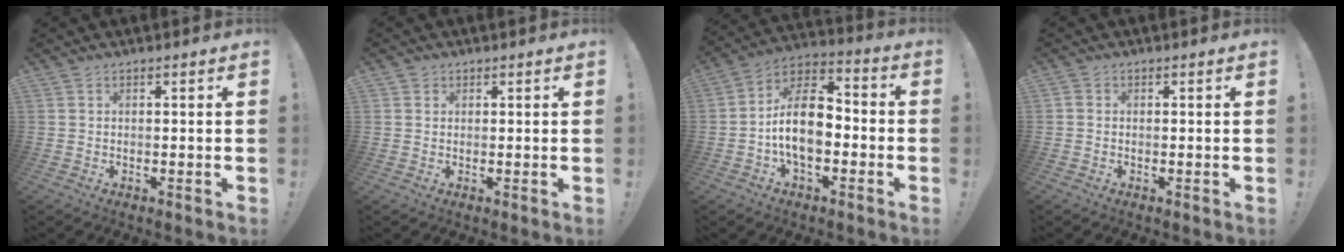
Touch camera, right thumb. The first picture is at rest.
{"total": 1.3, "force": [0.8, 1.0, 0.1], "torque": [0.000, -0.002, 0.015]}
{"total": 15.2, "force": [-2.9, 8.8, 12.1], "torque": [-0.222, 0.025, -0.047]}
{"total": 0.5, "force": [-0.2, 0.4, 0.2], "torque": [-0.003, 0.001, -0.003]}